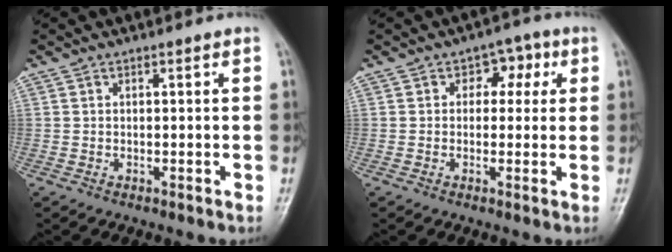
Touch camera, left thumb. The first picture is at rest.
{"total": 5.2, "force": [1.4, 3.9, 3.2], "torque": [-0.001, 0.005, 0.009]}